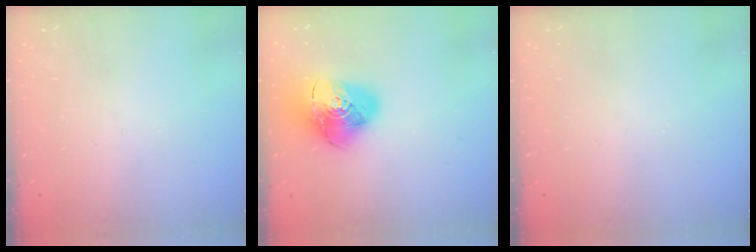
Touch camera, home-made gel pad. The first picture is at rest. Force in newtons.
{"total": 17.5, "press": 17.3, "slide": 2.1}
{"total": 0.0}